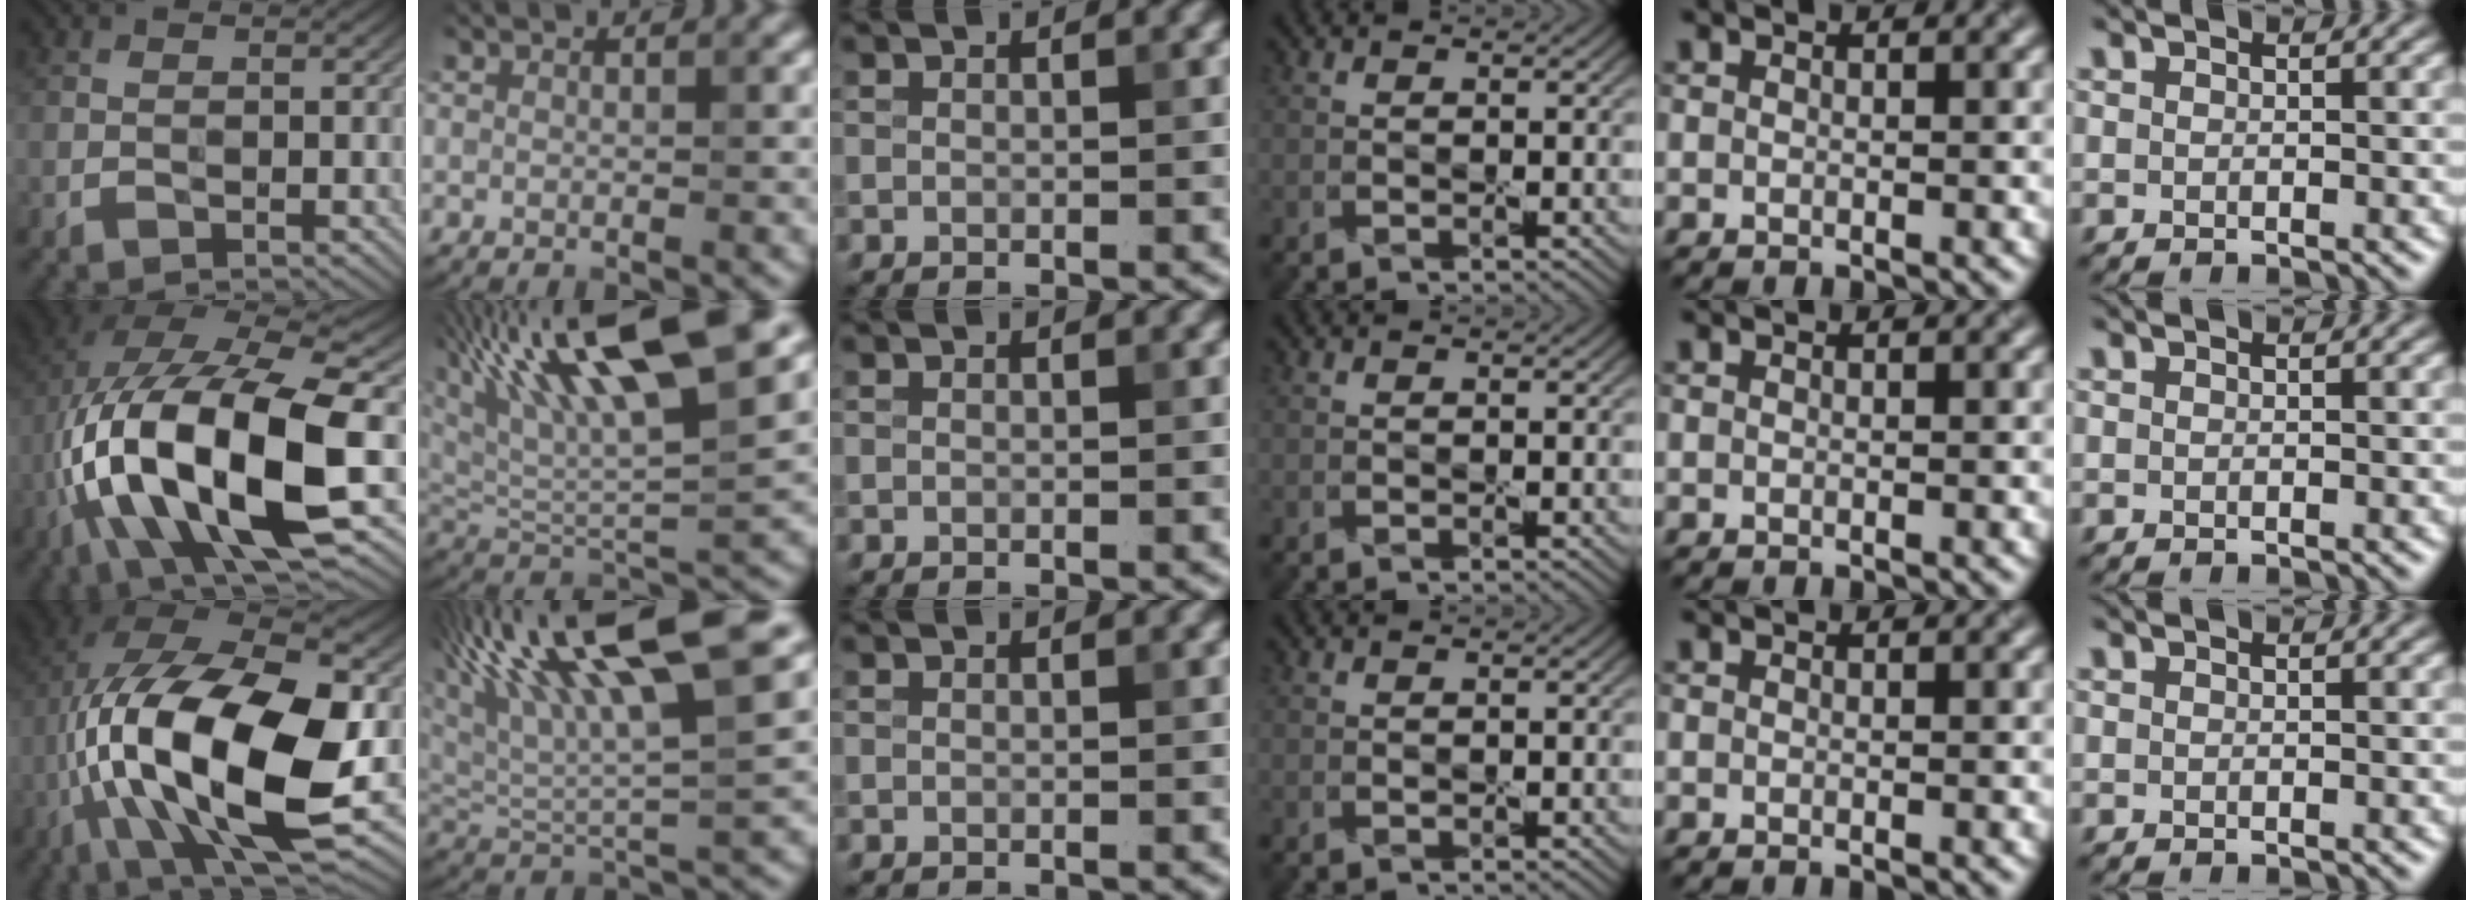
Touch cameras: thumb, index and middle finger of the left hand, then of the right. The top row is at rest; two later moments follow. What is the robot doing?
{"motion": "peel", "object": "tape"}